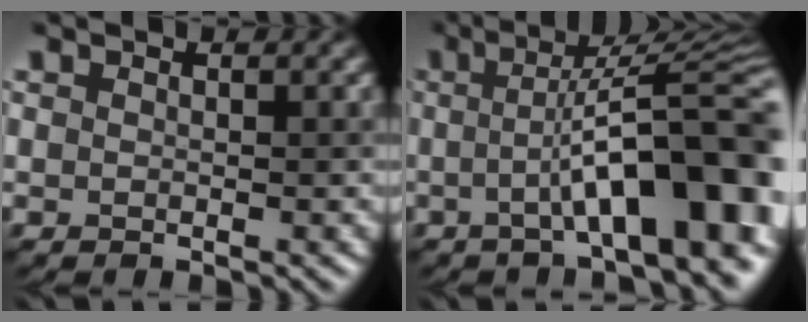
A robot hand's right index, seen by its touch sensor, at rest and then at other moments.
{"total": 12.0, "force": [-1.8, 2.8, 11.6], "torque": [-0.142, 0.019, -0.027]}